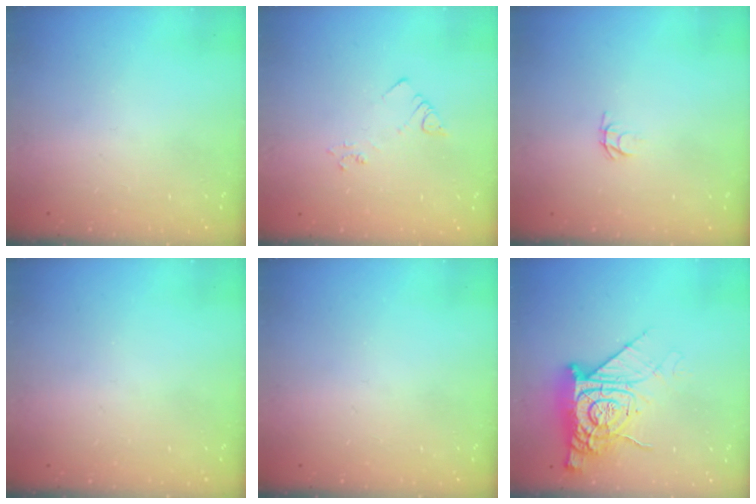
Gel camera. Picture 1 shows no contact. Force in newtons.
{"total": 4.3, "press": 4.3, "slide": 0.4}
{"total": 2.5, "press": 2.5, "slide": 0.3}
{"total": 0.0}
{"total": 0.0}
{"total": 14.3, "press": 14.2, "slide": 1.3}